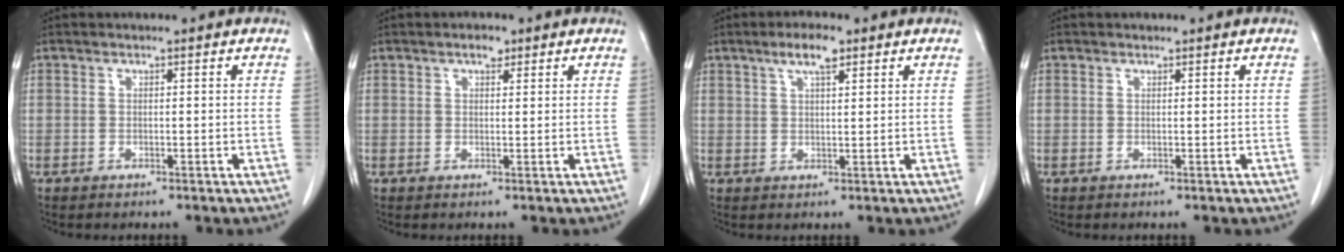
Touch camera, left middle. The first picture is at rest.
{"total": 1.6, "force": [1.1, 0.8, 1.0], "torque": [-0.018, 0.003, 0.016]}
{"total": 4.2, "force": [2.6, 0.9, 3.1], "torque": [-0.063, 0.006, 0.046]}
{"total": 0.0}